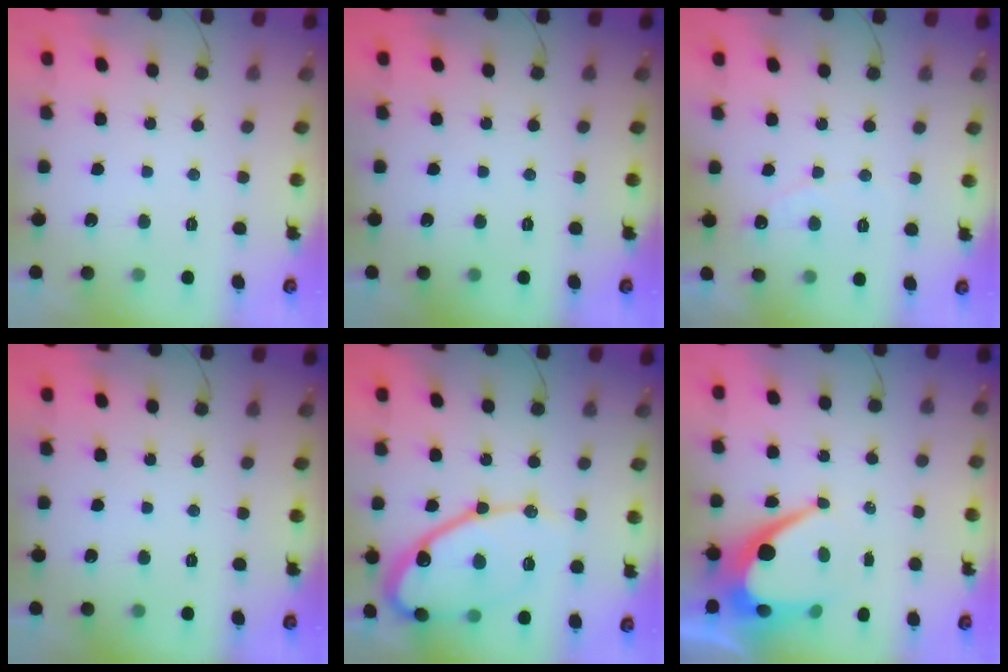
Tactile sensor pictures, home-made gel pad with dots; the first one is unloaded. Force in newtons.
{"total": 0.0}
{"total": 2.9, "press": 2.9, "slide": 0.2}
{"total": 0.0}
{"total": 17.9, "press": 17.8, "slide": 1.6}
{"total": 11.2, "press": 11.1, "slide": 0.9}